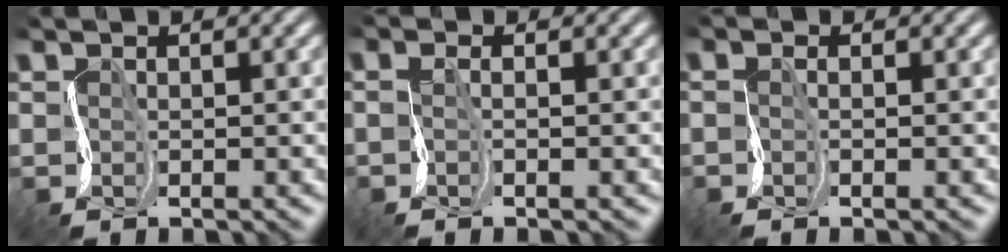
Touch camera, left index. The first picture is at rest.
{"total": 1.3, "force": [-0.3, 0.3, 1.2], "torque": [-0.022, -0.005, -0.011]}
{"total": 1.1, "force": [-0.4, 0.3, 0.9], "torque": [-0.018, -0.006, -0.012]}